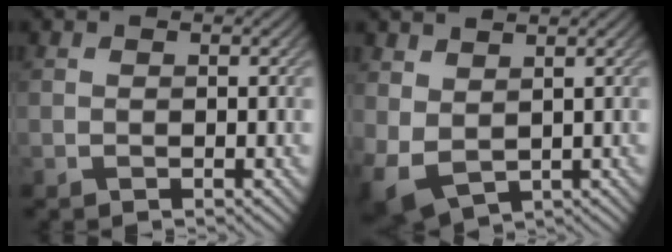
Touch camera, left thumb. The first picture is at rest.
{"total": 5.2, "force": [1.2, 3.5, 3.6], "torque": [-0.113, -0.018, 0.036]}